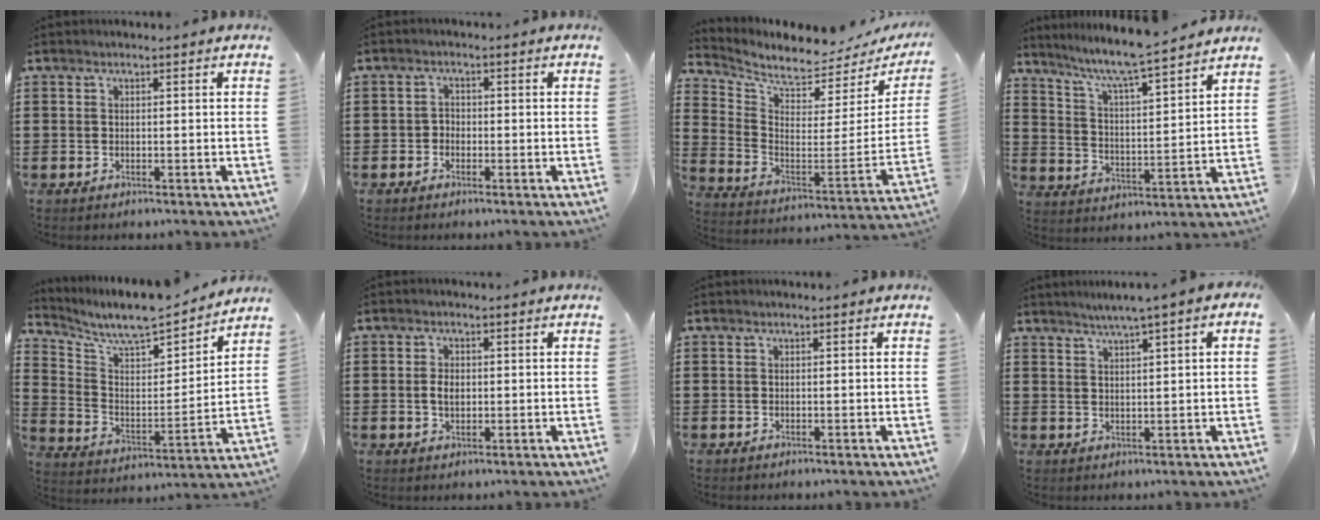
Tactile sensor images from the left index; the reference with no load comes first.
{"total": 1.3, "force": [-0.9, 0.9, 0.4], "torque": [-0.012, 0.003, -0.020]}
{"total": 5.7, "force": [5.3, 0.9, 1.9], "torque": [-0.068, -0.053, 0.089]}
{"total": 6.3, "force": [5.6, -0.2, 2.9], "torque": [-0.080, -0.043, 0.088]}
{"total": 7.4, "force": [6.9, 1.2, 2.5], "torque": [-0.082, -0.056, 0.115]}
{"total": 2.6, "force": [0.1, 1.6, 2.1], "torque": [-0.042, 0.005, 0.001]}
{"total": 0.0}
{"total": 2.1, "force": [1.1, -0.3, 1.7], "torque": [-0.034, -0.002, 0.019]}